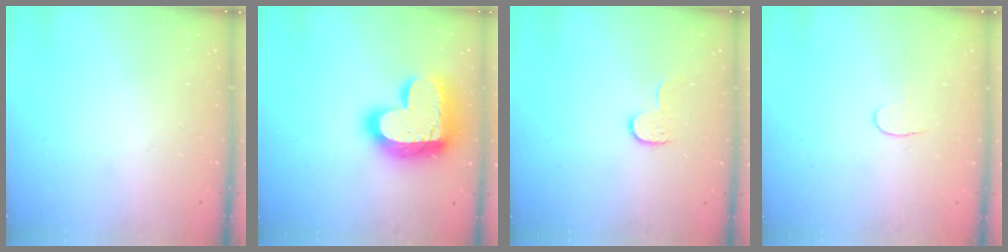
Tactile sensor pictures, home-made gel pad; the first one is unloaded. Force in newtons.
{"total": 23.4, "press": 23.3, "slide": 1.7}
{"total": 7.4, "press": 7.4, "slide": 0.4}
{"total": 3.9, "press": 3.9, "slide": 0.2}